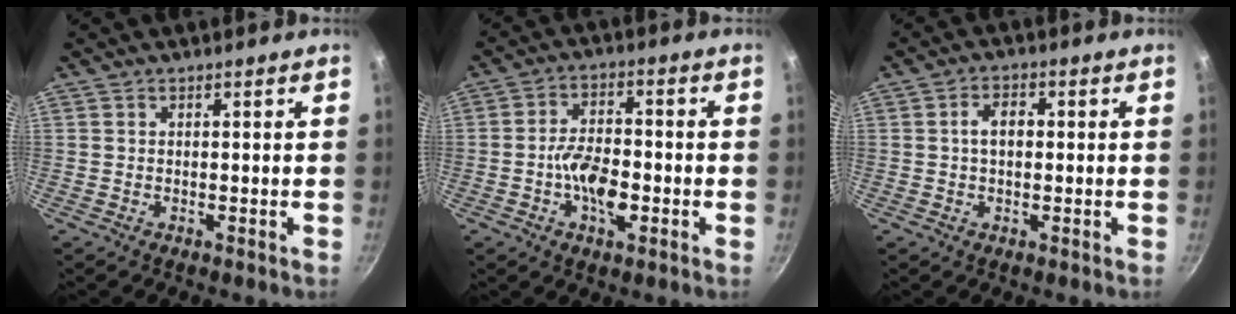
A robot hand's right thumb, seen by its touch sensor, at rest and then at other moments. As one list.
[{"total": 8.5, "force": [-2.3, 4.2, 7.0], "torque": [-0.114, 0.024, -0.046]}, {"total": 4.2, "force": [0.3, 2.7, 3.2], "torque": [-0.043, 0.014, -0.001]}]